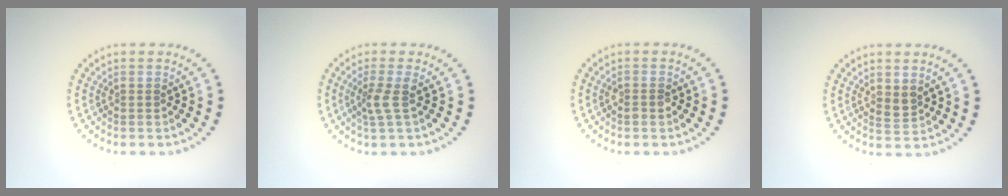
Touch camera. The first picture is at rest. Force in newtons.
{"total": 1.9, "press": 1.4, "slide": 1.3}
{"total": 1.1, "press": 1.0, "slide": 0.2}
{"total": 1.3, "press": 1.2, "slide": 0.5}